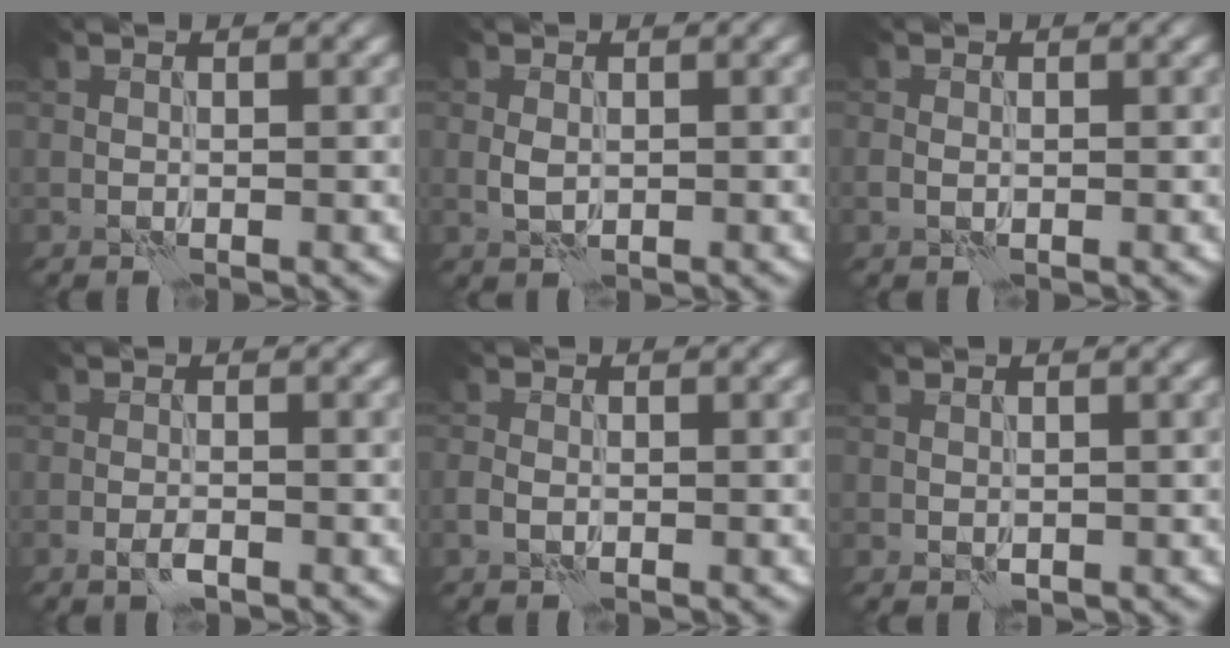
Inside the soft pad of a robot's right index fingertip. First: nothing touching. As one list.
[{"total": 1.2, "force": [0.2, 0.9, 0.7], "torque": [-0.019, -0.001, 0.003]}, {"total": 0.7, "force": [0.0, 0.6, 0.4], "torque": [-0.012, -0.002, -0.003]}, {"total": 1.1, "force": [-0.6, 0.4, 0.8], "torque": [-0.019, -0.001, -0.015]}, {"total": 1.0, "force": [-0.2, 0.8, 0.5], "torque": [-0.014, -0.001, -0.008]}, {"total": 0.8, "force": [0.2, 0.8, 0.2], "torque": [-0.005, -0.006, 0.006]}]